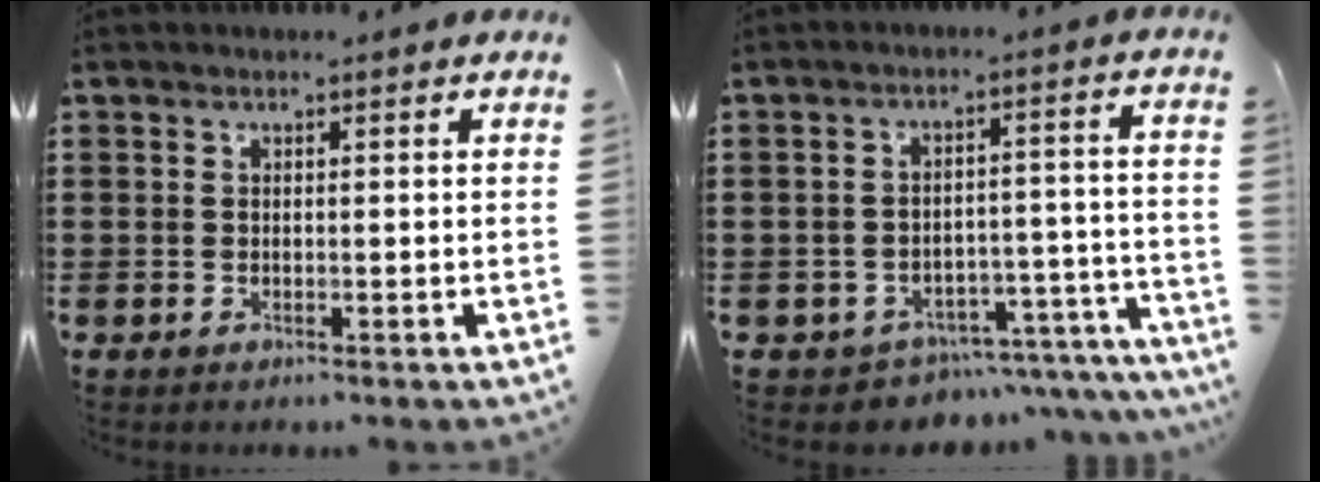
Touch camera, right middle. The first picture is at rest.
{"total": 4.3, "force": [-4.1, 1.2, 0.5], "torque": [-0.017, 0.012, -0.087]}